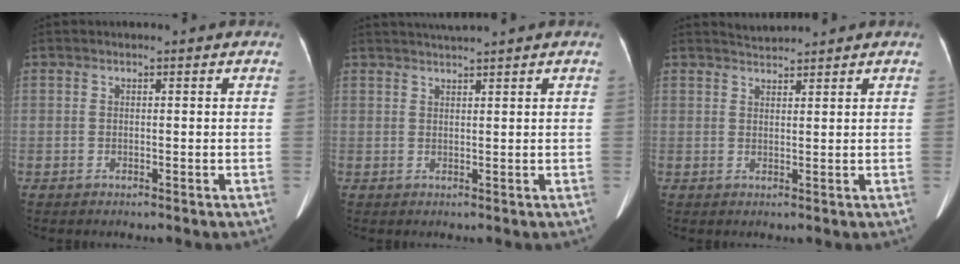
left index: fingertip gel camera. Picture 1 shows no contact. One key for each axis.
{"total": 2.7, "fx": 2.4, "fy": -1.0, "fz": 0.8, "tx": -0.009, "ty": 0.013, "tz": 0.049}
{"total": 2.0, "fx": 1.9, "fy": -0.3, "fz": -0.2, "tx": -0.002, "ty": 0.009, "tz": 0.043}